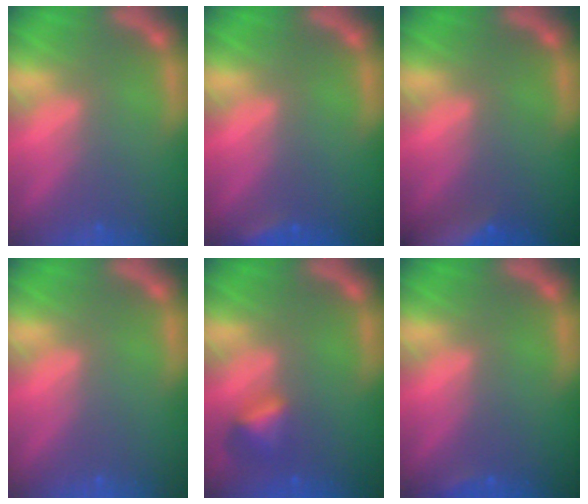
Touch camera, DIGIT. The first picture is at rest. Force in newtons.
{"total": 1.9}
{"total": 8.9}
{"total": 0.0}
{"total": 2.4}
{"total": 0.9}